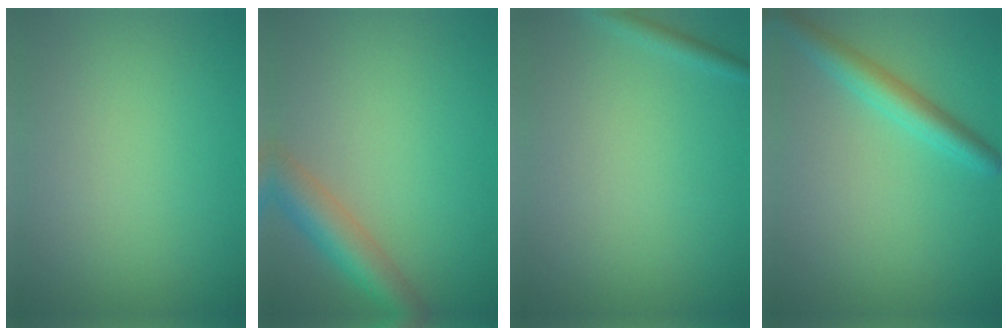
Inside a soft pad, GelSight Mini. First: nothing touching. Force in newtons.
{"total": 4.7, "press": 4.7, "slide": 0.3}
{"total": 1.2, "press": 1.1, "slide": 0.1}
{"total": 3.4, "press": 3.4, "slide": 0.1}